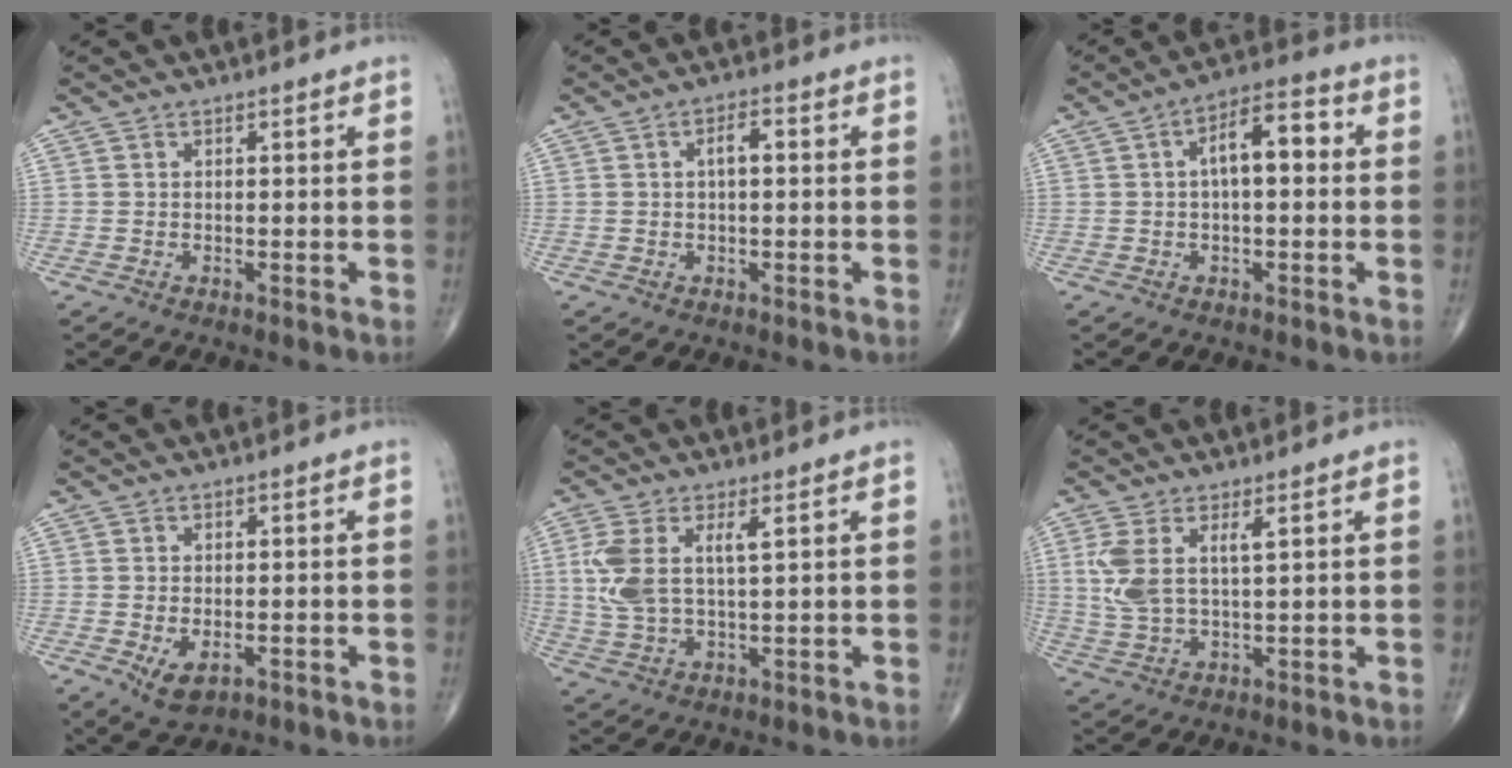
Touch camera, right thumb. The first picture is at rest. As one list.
[{"total": 3.1, "force": [0.4, 1.3, 2.8], "torque": [-0.044, 0.010, 0.003]}, {"total": 8.7, "force": [1.1, 3.8, 7.7], "torque": [-0.112, 0.030, 0.006]}, {"total": 4.4, "force": [-1.3, 2.4, 3.4], "torque": [-0.057, -0.009, -0.011]}, {"total": 8.3, "force": [2.3, 3.4, 7.2], "torque": [-0.168, -0.004, 0.053]}, {"total": 7.2, "force": [2.3, 2.8, 6.3], "torque": [-0.146, -0.007, 0.054]}]